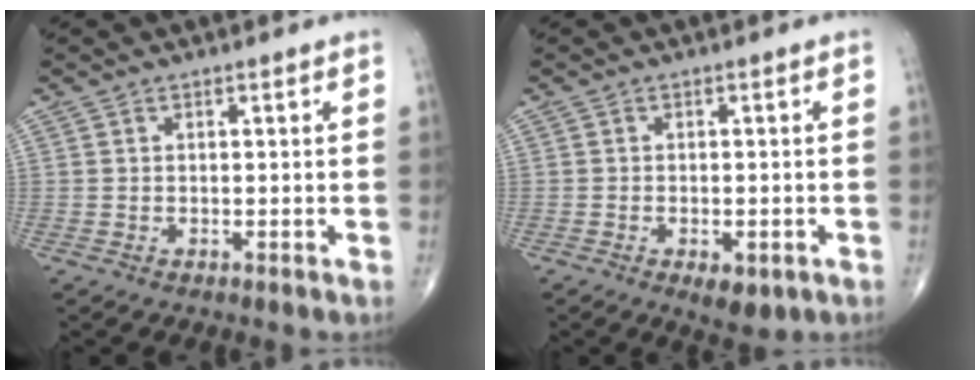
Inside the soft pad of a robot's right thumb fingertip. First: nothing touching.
{"total": 4.7, "force": [-2.0, 2.3, 3.6], "torque": [-0.050, 0.004, -0.020]}